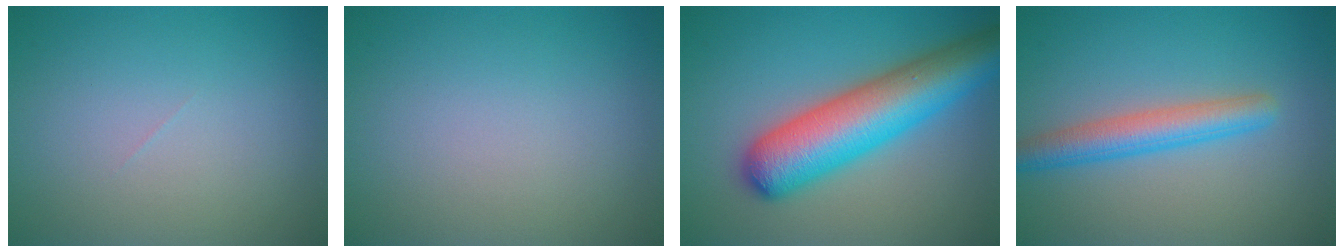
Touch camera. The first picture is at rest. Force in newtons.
{"total": 0.0}
{"total": 9.7, "press": 9.7, "slide": 0.3}
{"total": 3.9, "press": 3.9, "slide": 0.1}